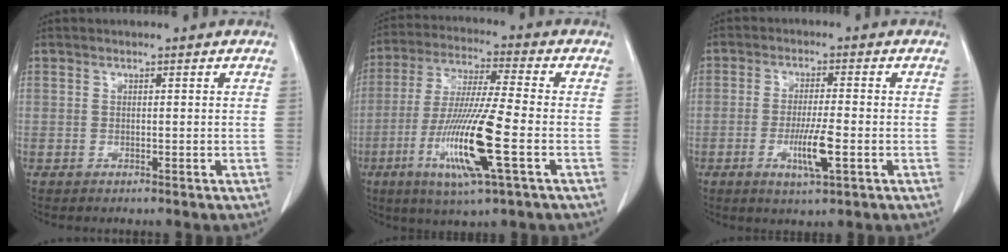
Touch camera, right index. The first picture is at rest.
{"total": 14.7, "force": [-4.7, 0.3, 13.9], "torque": [-0.282, -0.023, -0.089]}
{"total": 6.1, "force": [-2.0, 0.5, 5.7], "torque": [-0.108, -0.010, -0.034]}